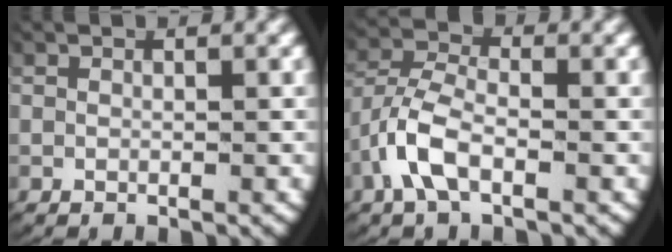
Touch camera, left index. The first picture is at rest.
{"total": 3.4, "force": [-1.3, 1.9, 2.5], "torque": [-0.066, -0.004, -0.025]}